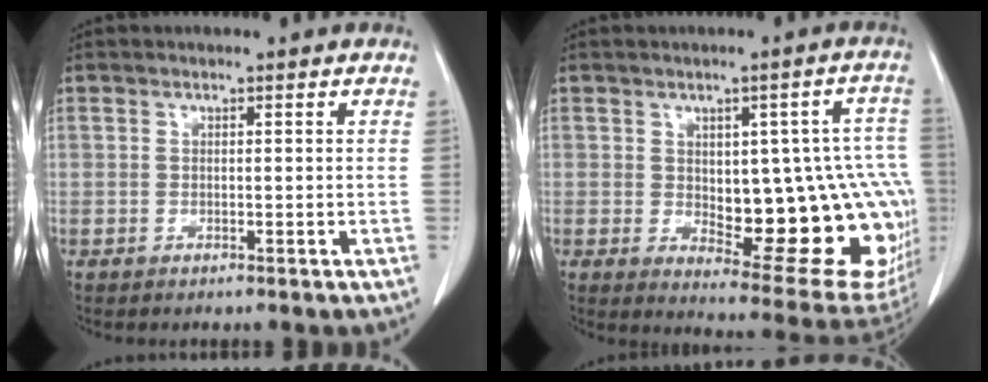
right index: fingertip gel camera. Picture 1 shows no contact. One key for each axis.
{"total": 22.4, "fx": -2.1, "fy": 8.2, "fz": 20.7, "tx": -0.182, "ty": 0.022, "tz": 0.006}